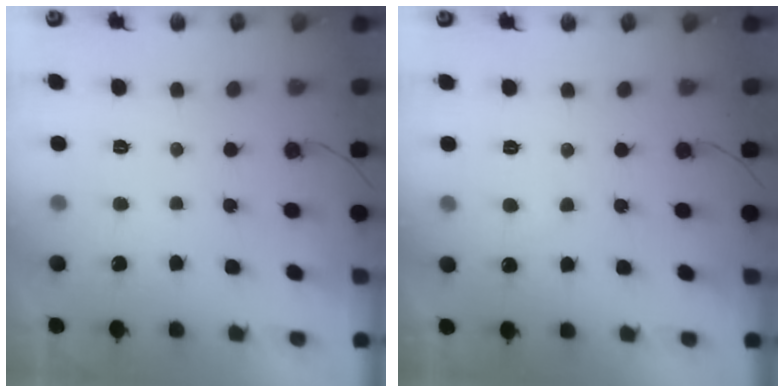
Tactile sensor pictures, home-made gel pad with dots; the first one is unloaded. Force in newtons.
{"total": 3.5, "press": 3.5, "slide": 0.1}